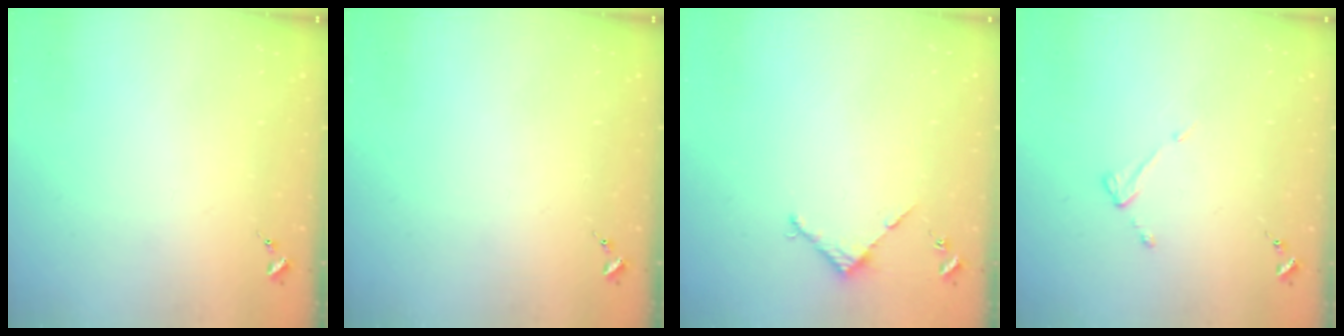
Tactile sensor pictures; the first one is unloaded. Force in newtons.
{"total": 0.0}
{"total": 2.9, "press": 2.8, "slide": 0.2}
{"total": 3.8, "press": 3.8, "slide": 0.4}